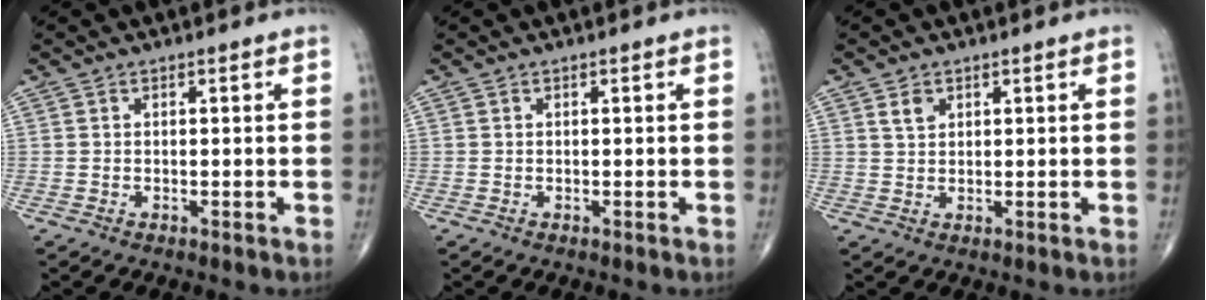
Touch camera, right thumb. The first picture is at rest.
{"total": 0.0}
{"total": 2.4, "force": [1.4, 1.6, 1.2], "torque": [-0.016, -0.006, 0.028]}